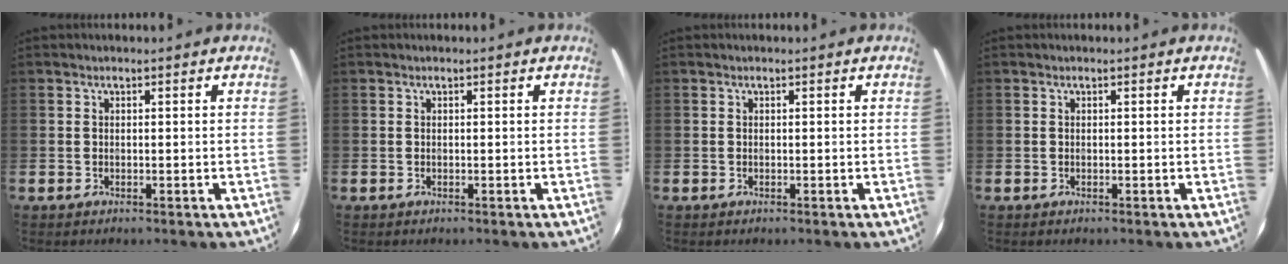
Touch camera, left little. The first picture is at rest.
{"total": 0.0}
{"total": 0.0}
{"total": 0.0}